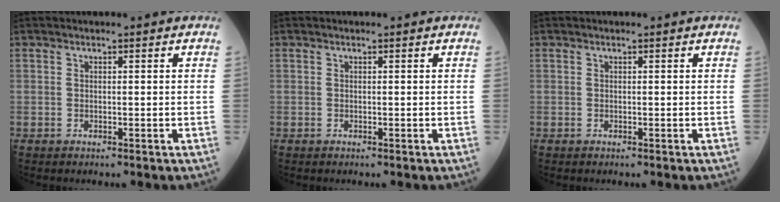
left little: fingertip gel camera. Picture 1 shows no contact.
{"total": 0.0}
{"total": 0.0}